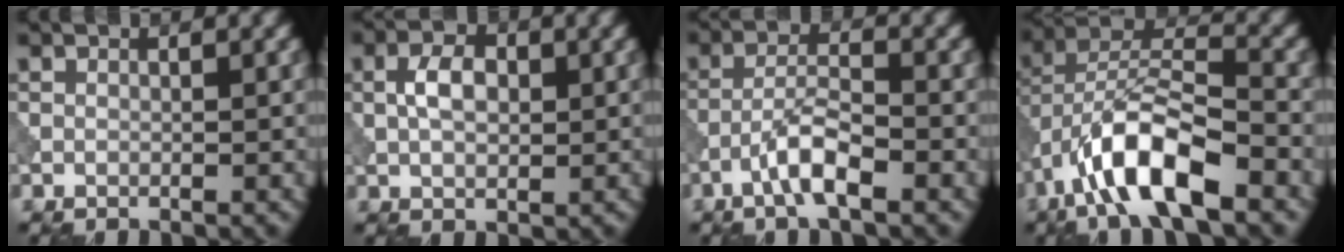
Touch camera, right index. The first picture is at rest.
{"total": 3.5, "force": [0.3, 2.2, 2.6], "torque": [-0.055, 0.005, 0.003]}
{"total": 3.9, "force": [-2.2, 0.8, 3.2], "torque": [-0.062, 0.011, -0.048]}
{"total": 9.6, "force": [-5.0, 3.3, 7.4], "torque": [-0.134, 0.015, -0.096]}